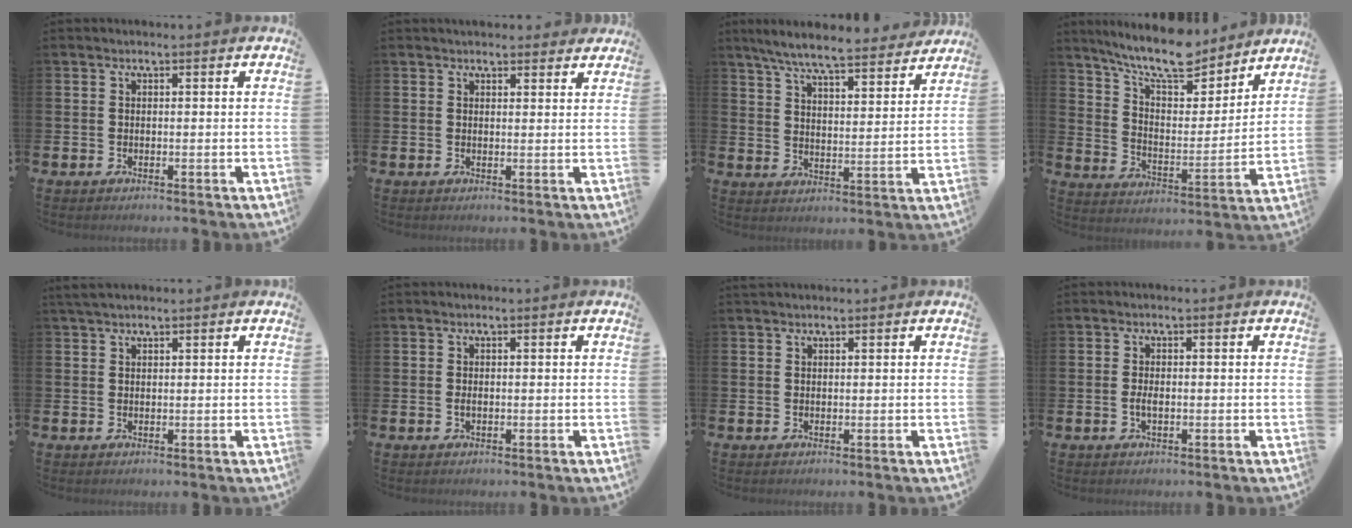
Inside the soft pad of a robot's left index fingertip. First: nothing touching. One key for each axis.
{"total": 2.1, "fx": 2.0, "fy": 0.6, "fz": 0.0, "tx": 0.006, "ty": -0.008, "tz": 0.036}
{"total": 7.7, "fx": 7.2, "fy": 0.6, "fz": 2.7, "tx": -0.074, "ty": -0.044, "tz": 0.124}
{"total": 11.1, "fx": 10.0, "fy": 2.4, "fz": 4.2, "tx": -0.100, "ty": -0.064, "tz": 0.176}
{"total": 1.8, "fx": 1.6, "fy": 0.5, "fz": 0.8, "tx": -0.018, "ty": 0.006, "tz": 0.029}
{"total": 0.7, "fx": -0.1, "fy": 0.3, "fz": 0.6, "tx": -0.015, "ty": 0.003, "tz": -0.003}
{"total": 0.8, "fx": 0.8, "fy": 0.1, "fz": 0.1, "tx": 0.008, "ty": -0.002, "tz": 0.012}
{"total": 1.5, "fx": -0.3, "fy": 0.6, "fz": 1.3, "tx": -0.019, "ty": -0.001, "tz": -0.007}